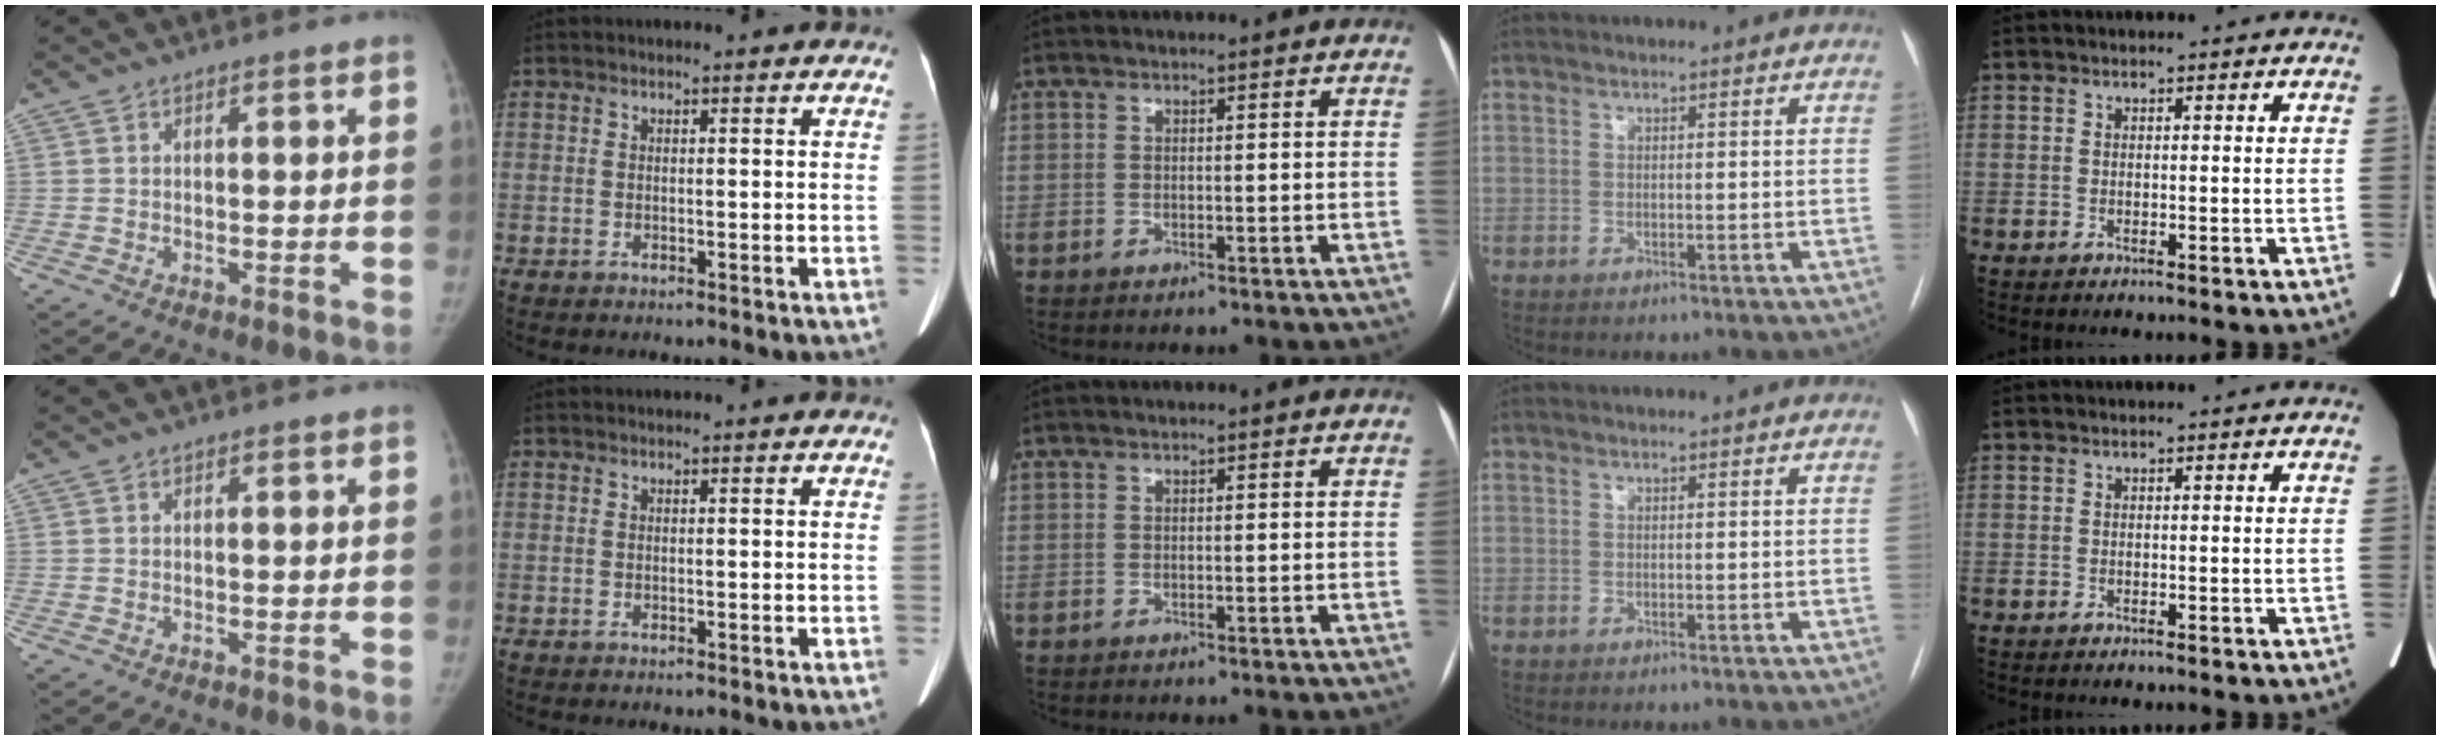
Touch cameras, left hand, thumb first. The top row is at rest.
{}